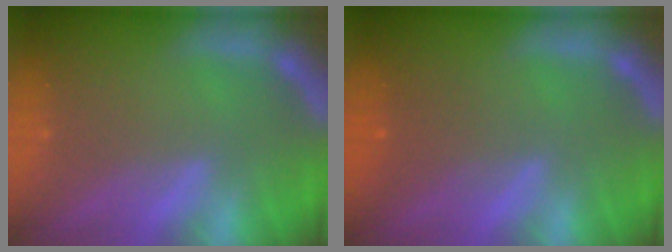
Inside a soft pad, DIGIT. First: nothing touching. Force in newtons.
{"total": 1.9}